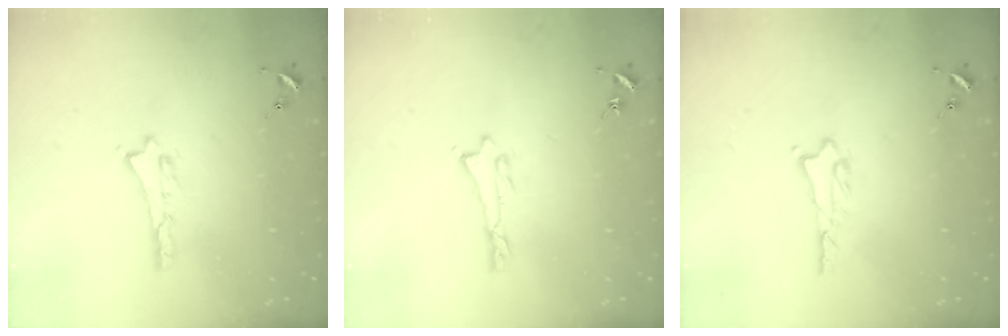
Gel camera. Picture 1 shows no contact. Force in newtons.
{"total": 0.0}
{"total": 1.0, "press": 1.0, "slide": 0.1}